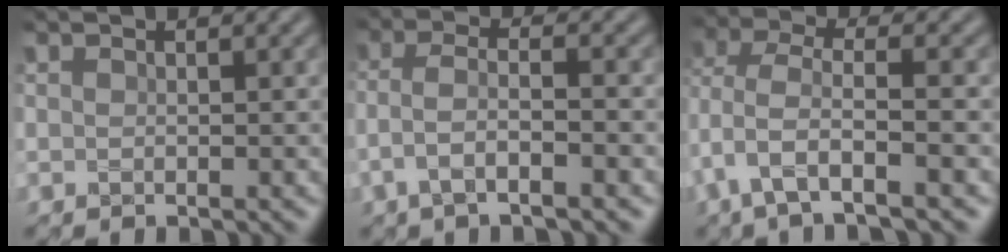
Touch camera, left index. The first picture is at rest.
{"total": 3.6, "force": [-1.5, 0.9, 3.2], "torque": [-0.060, 0.005, -0.037]}
{"total": 4.8, "force": [-2.0, 1.8, 4.0], "torque": [-0.089, -0.002, -0.044]}